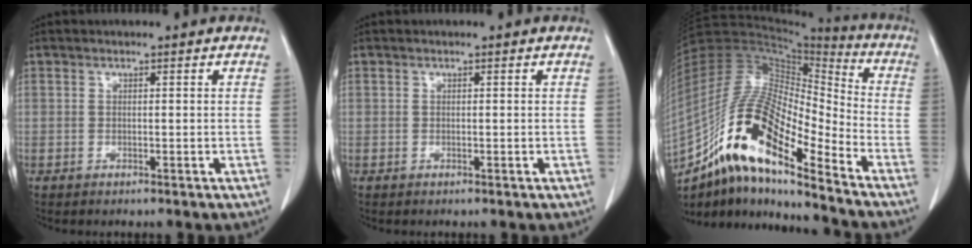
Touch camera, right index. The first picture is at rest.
{"total": 0.0}
{"total": 20.9, "force": [-13.4, 4.3, 15.4], "torque": [-0.324, 0.001, -0.243]}